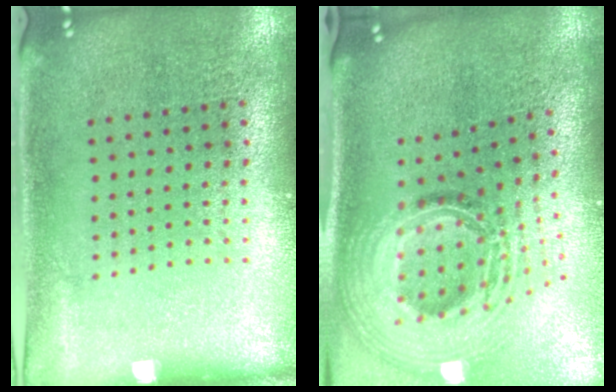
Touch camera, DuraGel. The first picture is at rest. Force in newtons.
{"total": 2.9, "press": 2.0, "slide": 2.1}